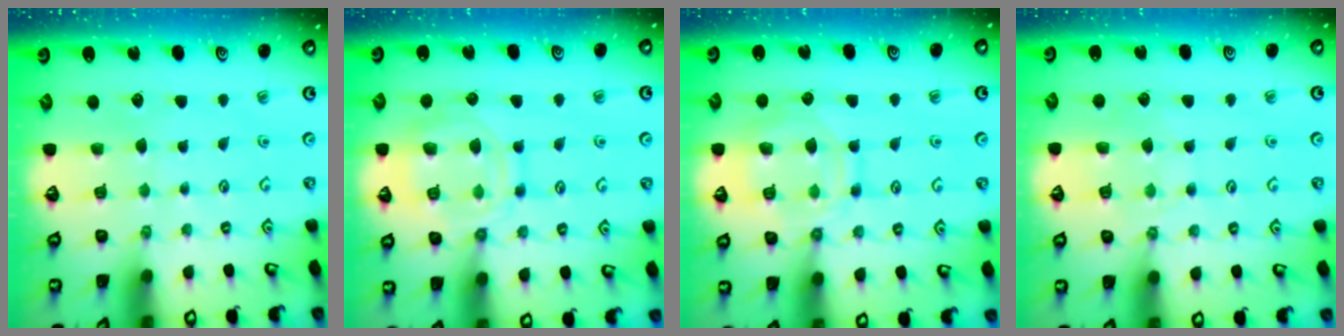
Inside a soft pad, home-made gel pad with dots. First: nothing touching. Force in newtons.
{"total": 13.7, "press": 13.7, "slide": 1.2}
{"total": 12.7, "press": 12.6, "slide": 1.2}
{"total": 5.1, "press": 5.0, "slide": 0.8}